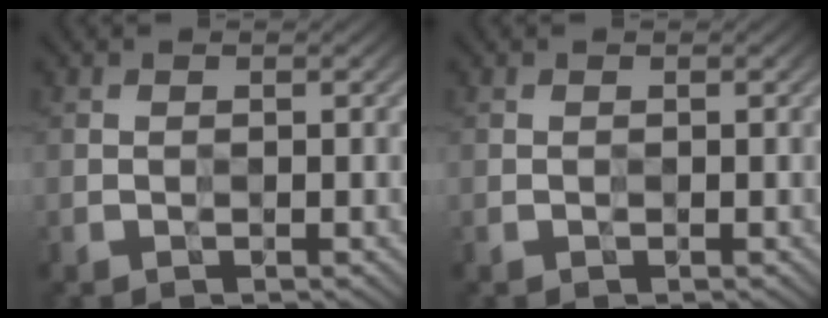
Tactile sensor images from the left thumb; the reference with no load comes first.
{"total": 0.0}